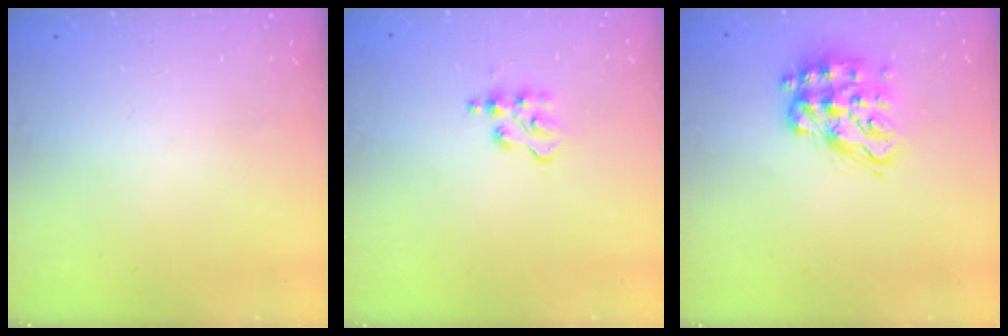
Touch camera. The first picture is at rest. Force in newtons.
{"total": 3.7, "press": 3.7, "slide": 0.6}
{"total": 14.6, "press": 14.5, "slide": 0.9}